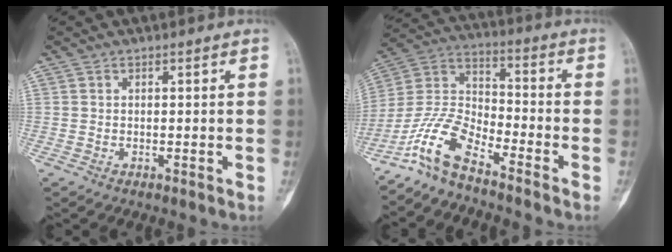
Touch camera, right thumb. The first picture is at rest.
{"total": 10.7, "force": [-8.2, 3.2, 6.1], "torque": [-0.137, 0.067, -0.171]}